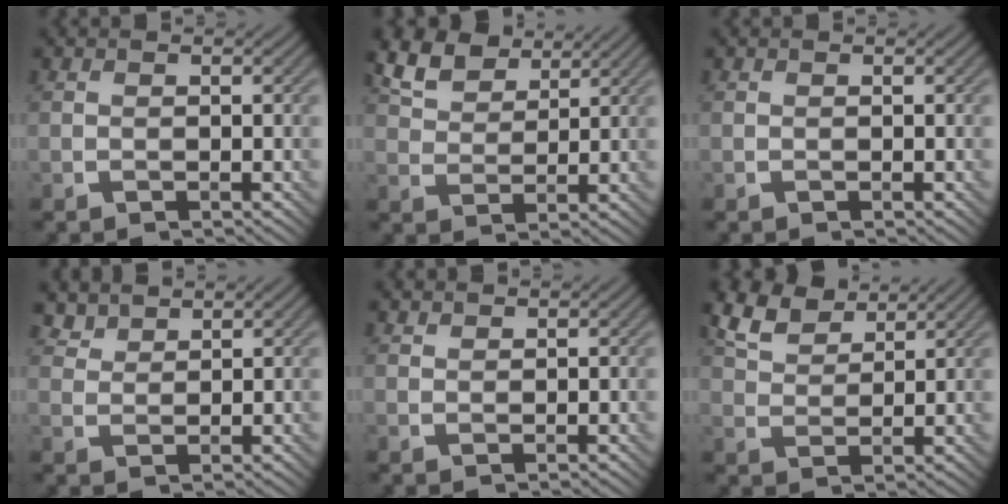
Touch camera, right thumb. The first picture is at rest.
{"total": 7.6, "force": [5.4, 3.5, 3.9], "torque": [-0.096, 0.013, 0.108]}
{"total": 0.0}
{"total": 2.7, "force": [2.4, 0.9, 0.8], "torque": [-0.020, 0.000, 0.060]}
{"total": 0.9, "force": [0.8, 0.2, 0.2], "torque": [-0.006, 0.002, 0.019]}
{"total": 6.8, "force": [5.2, 2.8, 3.5], "torque": [-0.085, 0.015, 0.104]}